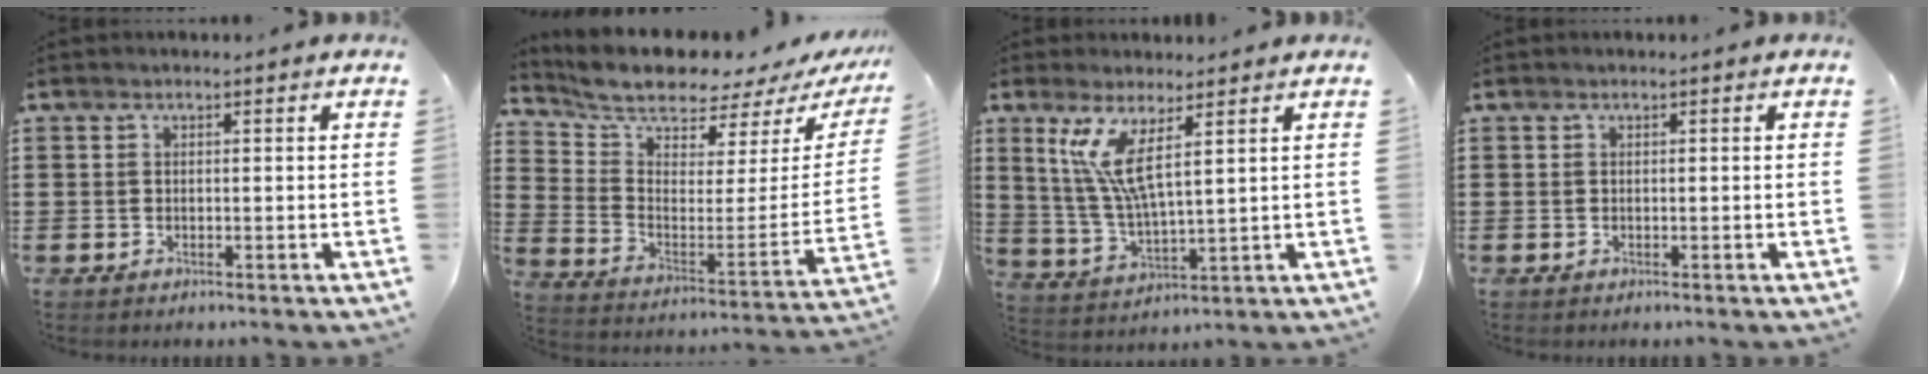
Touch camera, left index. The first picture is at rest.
{"total": 6.8, "force": [6.6, 0.9, 1.3], "torque": [-0.069, -0.062, 0.113]}
{"total": 7.8, "force": [4.3, 1.4, 6.4], "torque": [-0.152, -0.018, 0.073]}
{"total": 0.0}